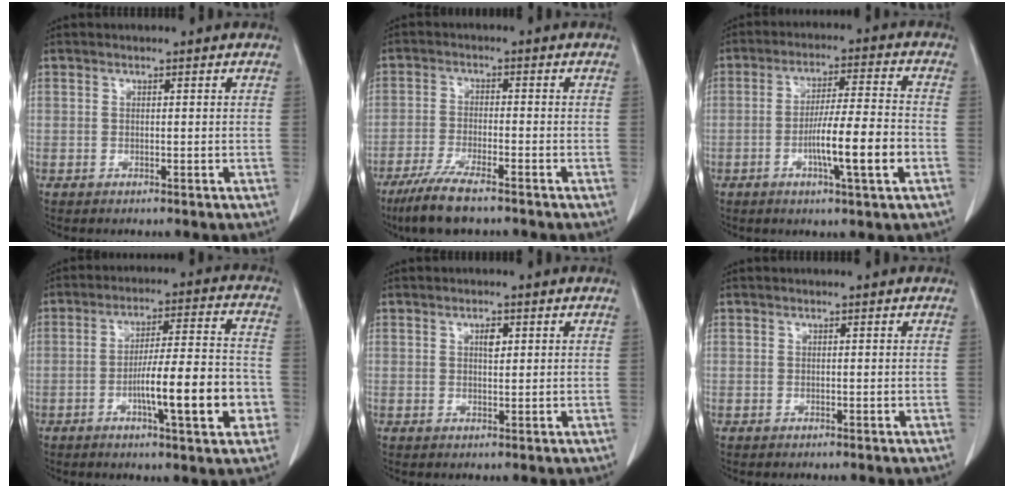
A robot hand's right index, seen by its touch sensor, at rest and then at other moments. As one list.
[{"total": 8.3, "force": [-6.1, 1.1, 5.4], "torque": [-0.101, -0.021, -0.103]}, {"total": 10.3, "force": [-3.2, 0.1, 9.8], "torque": [-0.165, -0.003, -0.056]}, {"total": 13.2, "force": [-3.9, 1.6, 12.5], "torque": [-0.197, 0.008, -0.058]}, {"total": 1.7, "force": [0.6, 0.7, 1.5], "torque": [-0.025, 0.000, 0.011]}, {"total": 0.0}]